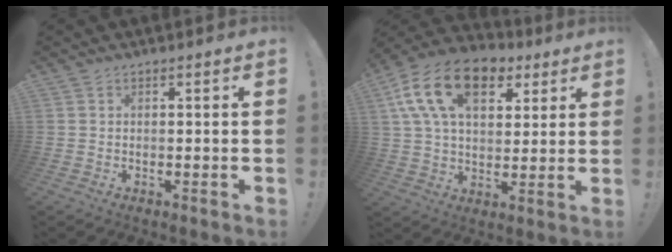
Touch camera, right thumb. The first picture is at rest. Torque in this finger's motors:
{"motor_torque": [1.83, 2.10, 1.96, 0.61, 0.59]}